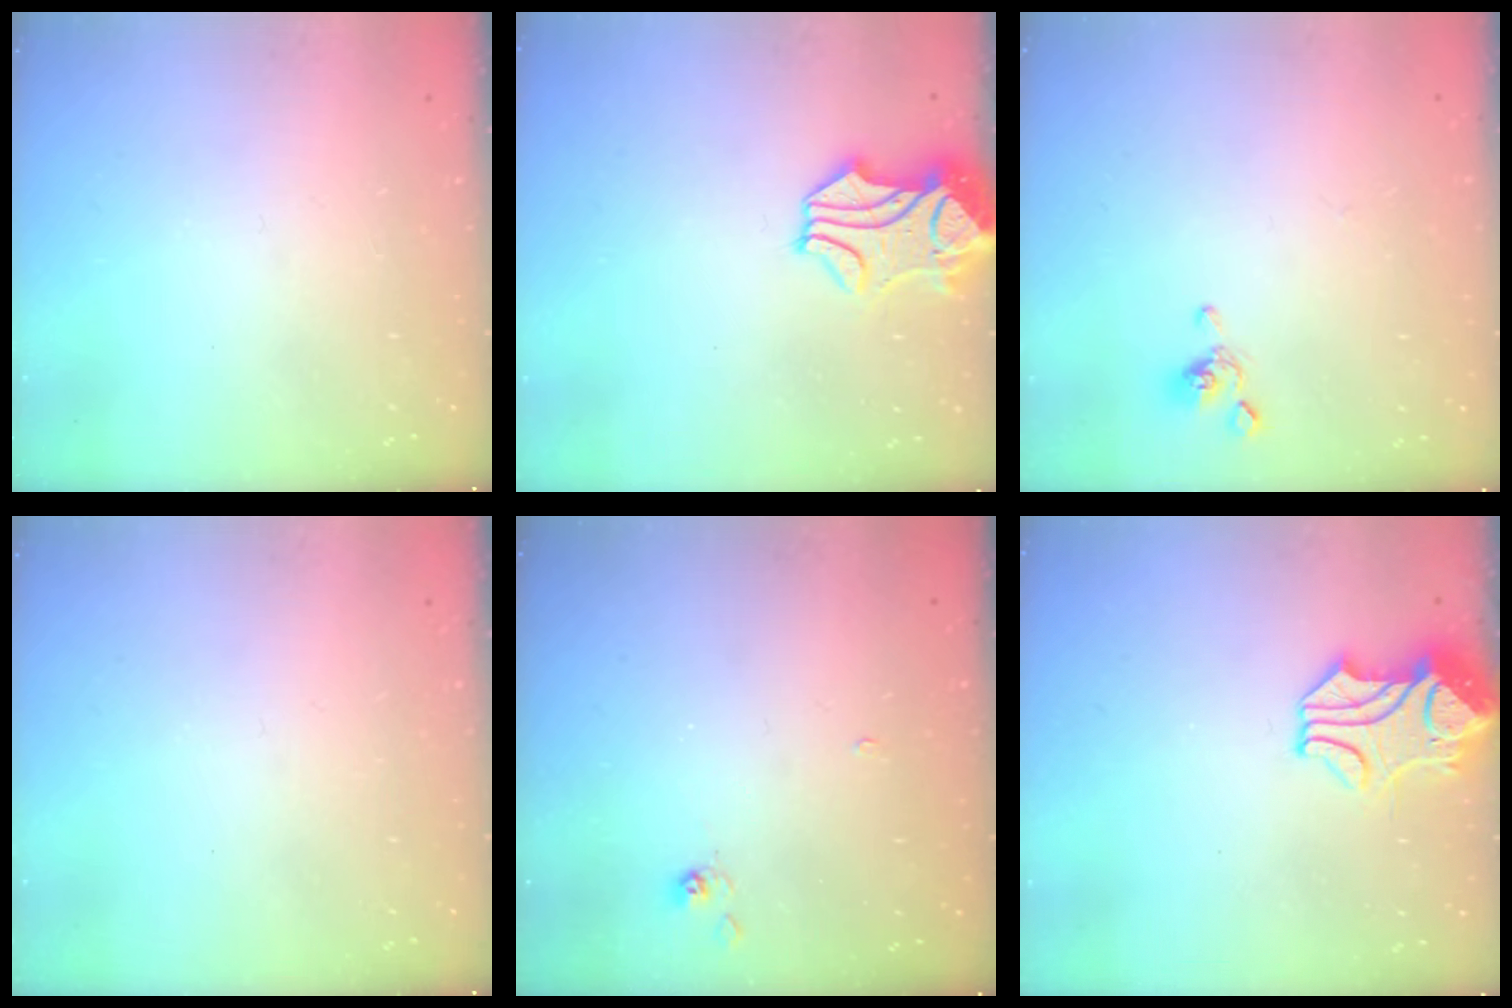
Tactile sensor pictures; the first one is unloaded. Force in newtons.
{"total": 2.0, "press": 1.5, "slide": 1.3}
{"total": 2.2, "press": 2.0, "slide": 0.8}
{"total": 0.0}
{"total": 3.6, "press": 3.5, "slide": 0.5}
{"total": 2.0, "press": 1.6, "slide": 1.1}